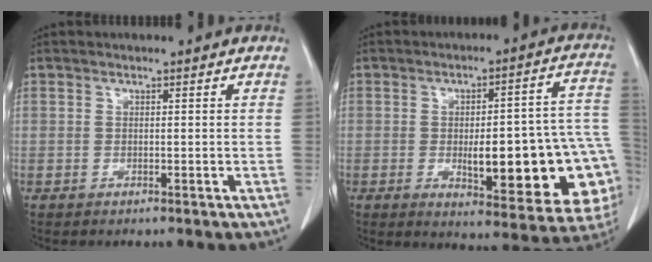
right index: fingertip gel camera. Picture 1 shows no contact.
{"total": 21.4, "force": [-4.1, 5.5, 20.2], "torque": [-0.177, 0.028, -0.030]}